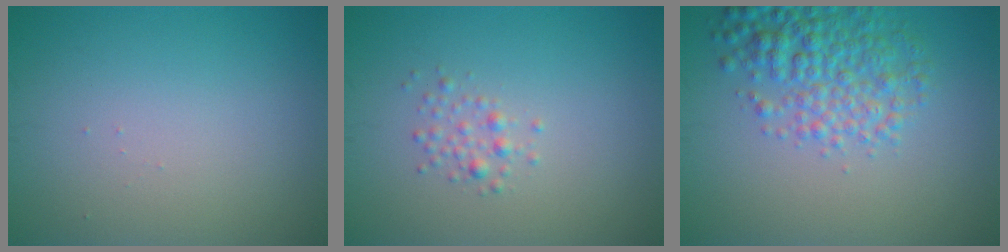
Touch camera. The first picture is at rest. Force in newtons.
{"total": 1.3, "press": 1.3, "slide": 0.1}
{"total": 4.9, "press": 4.9, "slide": 0.2}